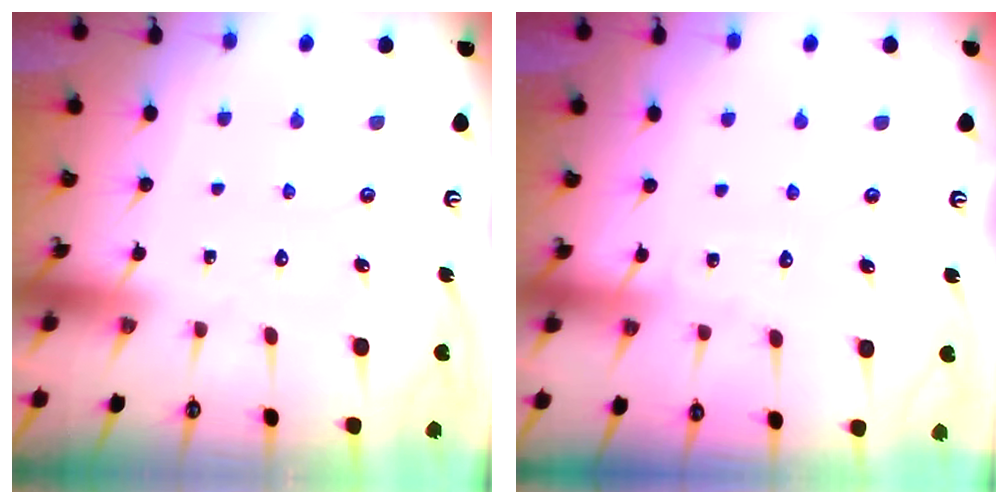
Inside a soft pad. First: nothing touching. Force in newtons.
{"total": 3.9, "press": 3.9, "slide": 0.3}